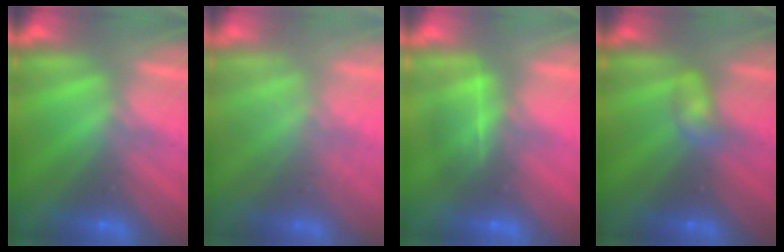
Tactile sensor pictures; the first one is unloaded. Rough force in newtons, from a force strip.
{"total": 2.2}
{"total": 4.7}
{"total": 2.3}